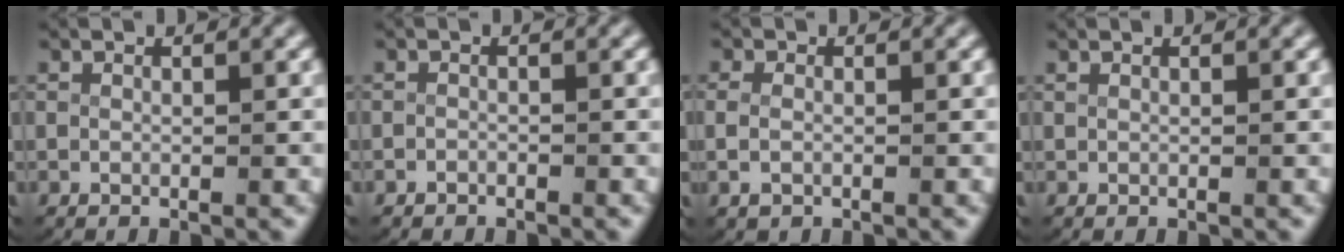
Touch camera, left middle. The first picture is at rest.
{"total": 0.7, "force": [-0.7, 0.0, -0.1], "torque": [-0.006, -0.012, -0.006]}
{"total": 1.8, "force": [-0.4, 1.3, 1.2], "torque": [-0.038, -0.010, 0.001]}
{"total": 0.0}